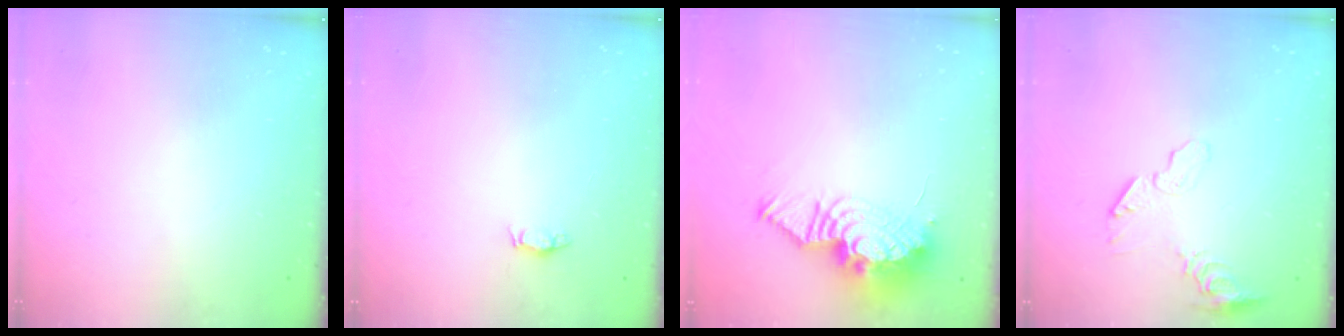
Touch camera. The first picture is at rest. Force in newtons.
{"total": 2.8, "press": 2.8, "slide": 0.4}
{"total": 19.1, "press": 15.7, "slide": 10.8}
{"total": 8.1, "press": 8.1, "slide": 0.5}